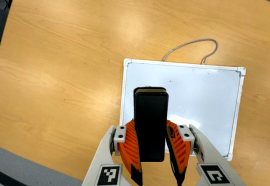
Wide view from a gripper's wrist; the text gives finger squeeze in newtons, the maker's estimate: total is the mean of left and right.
{"total": 8.6, "left": 6.7, "right": 10.6}